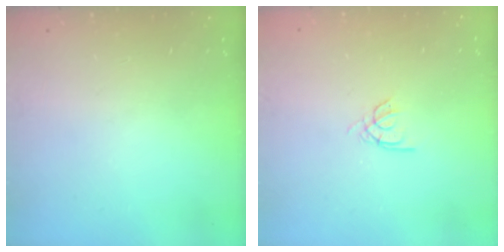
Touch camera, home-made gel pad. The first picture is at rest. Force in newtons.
{"total": 2.2, "press": 2.2, "slide": 0.2}